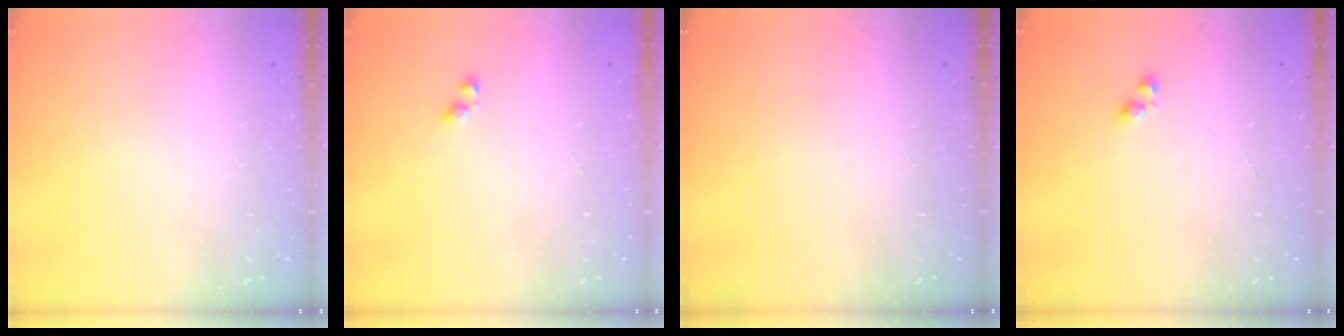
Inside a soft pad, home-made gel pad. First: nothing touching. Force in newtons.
{"total": 2.9, "press": 2.9, "slide": 0.2}
{"total": 0.0}
{"total": 3.2, "press": 3.2, "slide": 0.3}